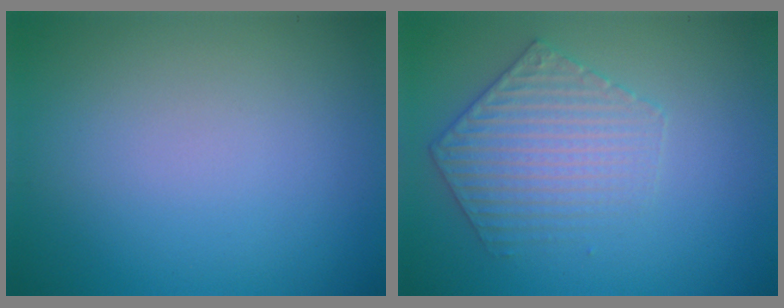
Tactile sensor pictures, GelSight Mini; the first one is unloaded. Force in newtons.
{"total": 3.4, "press": 3.3, "slide": 0.7}